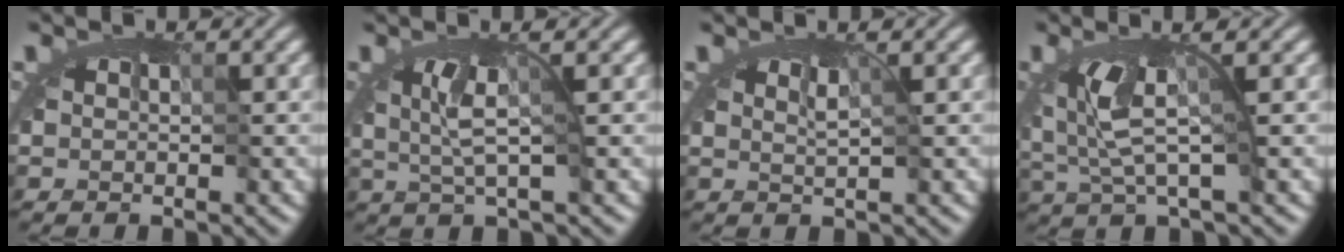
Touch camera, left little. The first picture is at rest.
{"total": 2.3, "force": [-0.7, 0.0, 2.2], "torque": [-0.044, -0.008, -0.011]}
{"total": 0.9, "force": [0.8, -0.3, 0.2], "torque": [-0.004, 0.004, 0.005]}
{"total": 2.7, "force": [-0.7, 0.2, 2.6], "torque": [-0.058, -0.015, -0.013]}